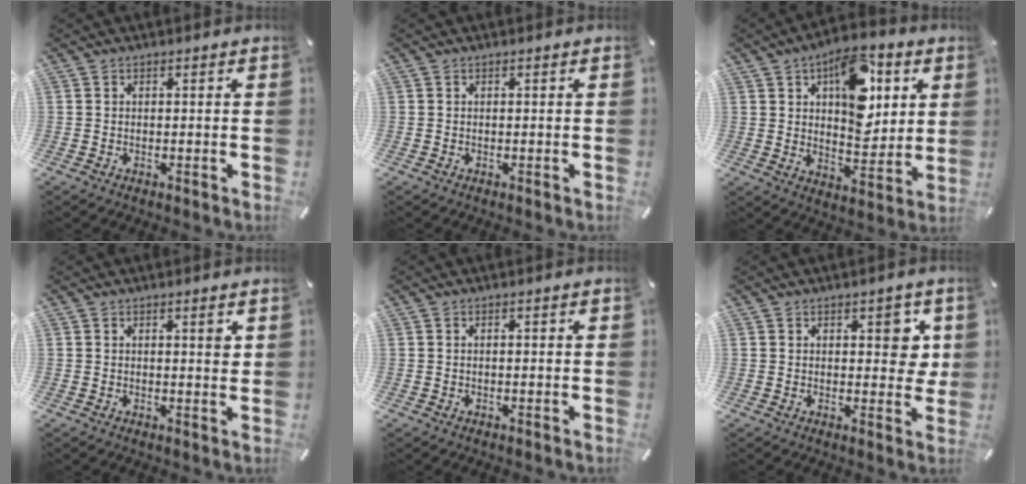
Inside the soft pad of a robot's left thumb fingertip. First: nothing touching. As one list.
[{"total": 0.0}, {"total": 16.0, "force": [6.1, 9.5, 11.4], "torque": [-0.145, -0.017, 0.103]}, {"total": 2.3, "force": [1.0, 0.5, 2.0], "torque": [-0.026, -0.004, 0.012]}, {"total": 0.8, "force": [-0.1, 0.2, 0.8], "torque": [-0.014, 0.000, -0.002]}, {"total": 6.2, "force": [2.2, 3.8, 4.3], "torque": [-0.033, -0.009, 0.029]}]